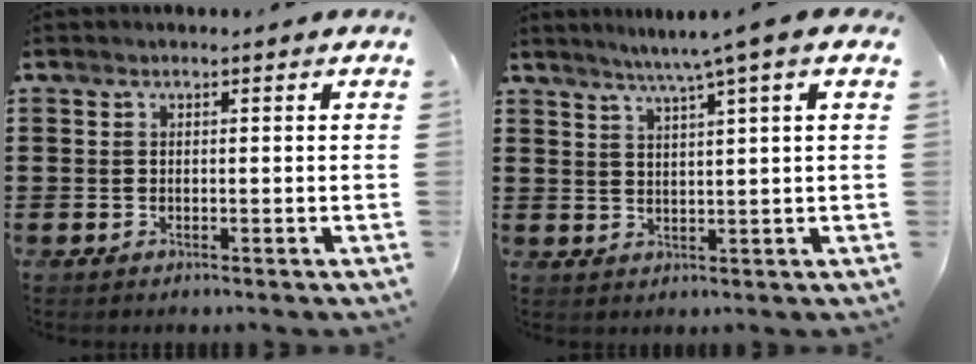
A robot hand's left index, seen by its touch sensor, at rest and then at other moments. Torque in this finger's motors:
{"motor_torque": [1.34, -0.80, 0.33, 0.13]}